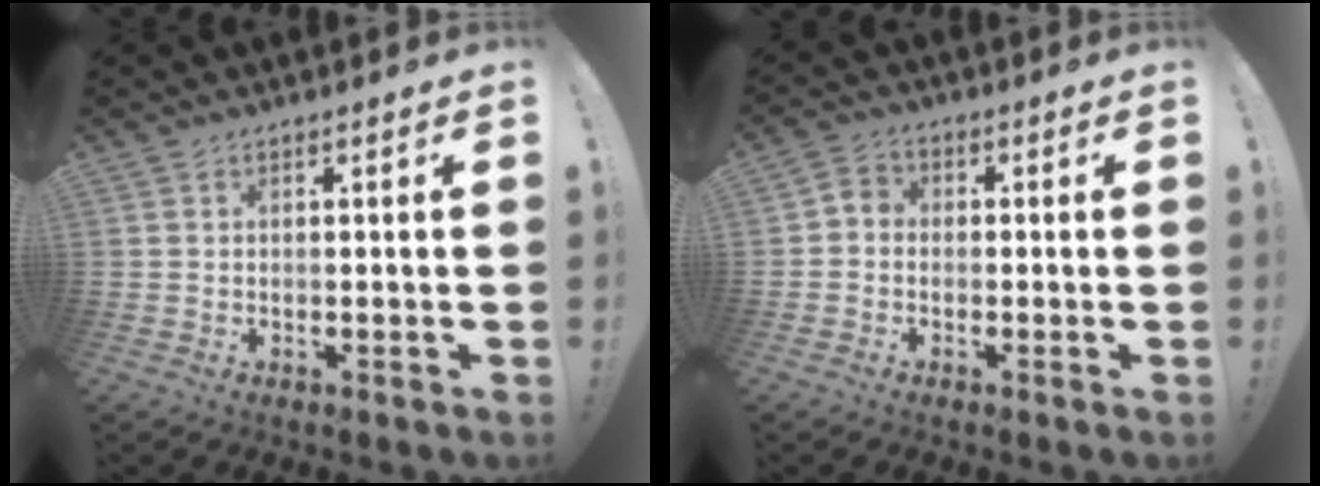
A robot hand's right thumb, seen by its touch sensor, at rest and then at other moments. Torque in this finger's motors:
{"motor_torque": [0.10, 0.01, 0.18, -0.11, 0.00]}